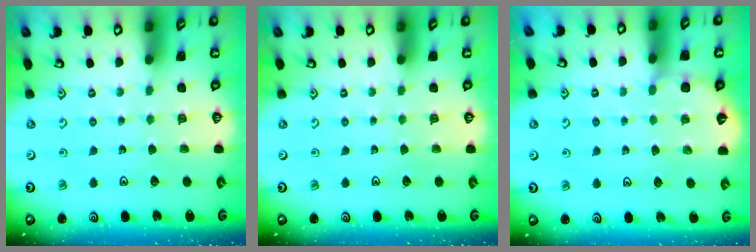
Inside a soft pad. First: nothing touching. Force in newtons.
{"total": 0.0}
{"total": 4.9, "press": 4.9, "slide": 0.5}